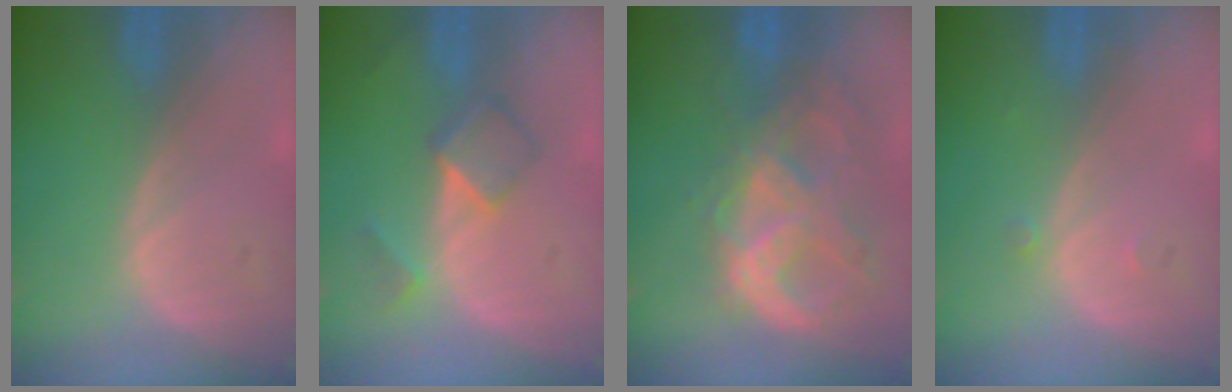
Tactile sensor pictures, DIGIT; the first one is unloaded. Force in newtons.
{"total": 5.0, "press": 4.4, "slide": 2.4}
{"total": 10.9, "press": 9.2, "slide": 5.7}
{"total": 0.7, "press": 0.7, "slide": 0.1}